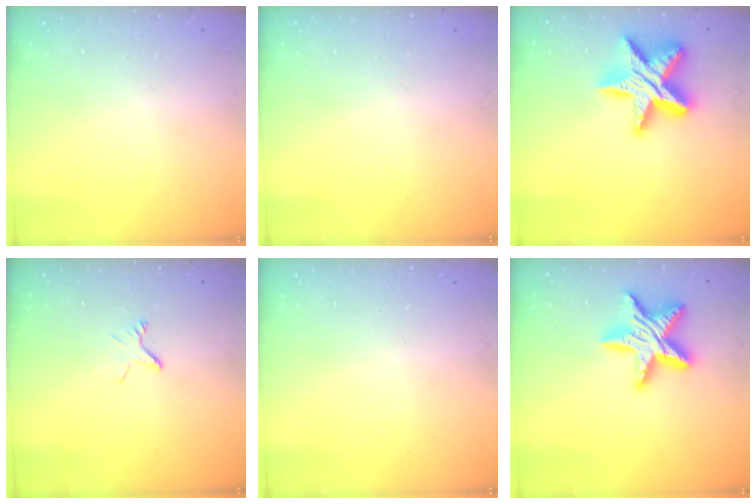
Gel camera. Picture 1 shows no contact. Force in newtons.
{"total": 0.0}
{"total": 18.7, "press": 18.6, "slide": 1.1}
{"total": 2.3, "press": 2.3, "slide": 0.2}
{"total": 0.0}
{"total": 15.5, "press": 15.5, "slide": 0.9}